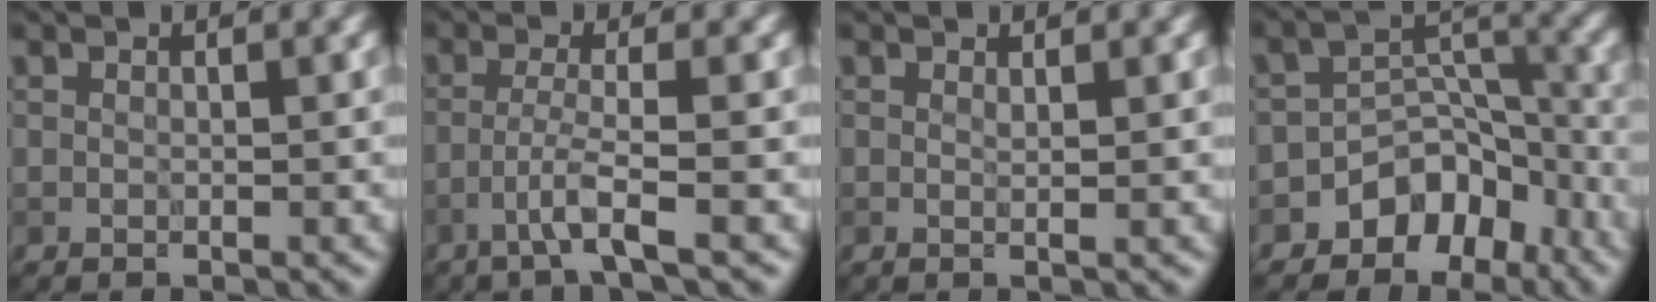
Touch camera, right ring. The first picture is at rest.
{"total": 2.9, "force": [-1.5, 0.0, 2.4], "torque": [-0.043, 0.009, -0.044]}
{"total": 0.6, "force": [0.3, 0.0, 0.5], "torque": [-0.009, -0.002, 0.004]}
{"total": 5.4, "force": [-3.6, 3.8, 1.5], "torque": [0.002, 0.006, -0.062]}